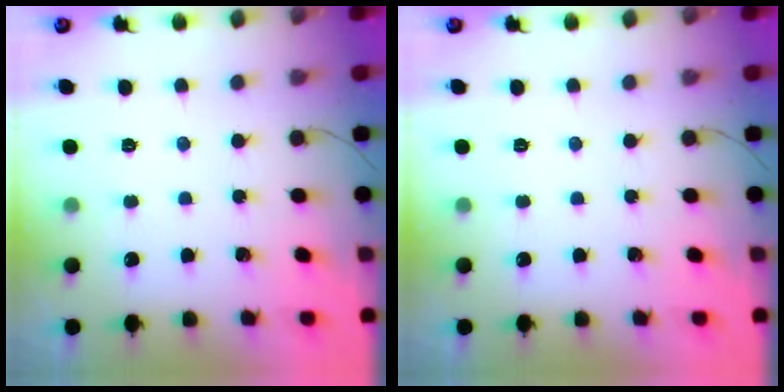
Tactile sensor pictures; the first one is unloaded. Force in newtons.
{"total": 0.0}